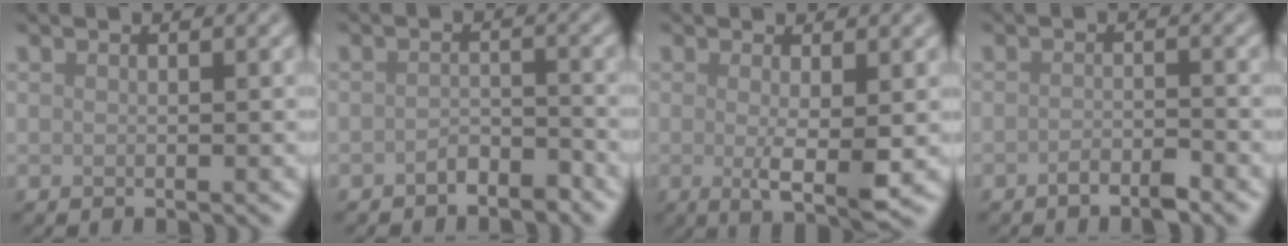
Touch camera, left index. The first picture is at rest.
{"total": 1.7, "force": [-1.4, 0.7, 0.8], "torque": [-0.014, 0.006, -0.027]}
{"total": 3.4, "force": [-0.1, 0.5, 3.4], "torque": [-0.058, -0.011, 0.000]}
{"total": 1.9, "force": [-1.4, 0.5, 1.2], "torque": [-0.021, 0.002, -0.026]}